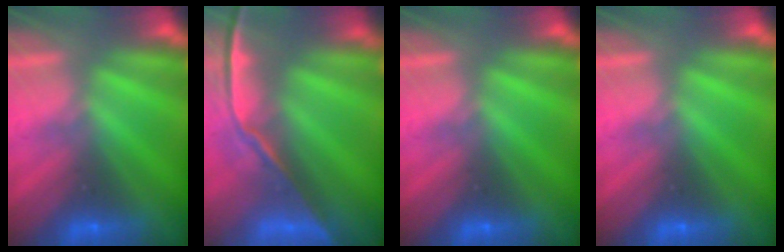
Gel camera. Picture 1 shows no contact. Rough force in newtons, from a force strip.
{"total": 7.5}
{"total": 0.0}
{"total": 0.0}